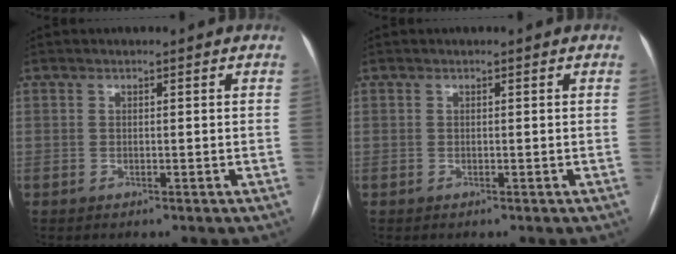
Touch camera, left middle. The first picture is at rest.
{"total": 0.0}